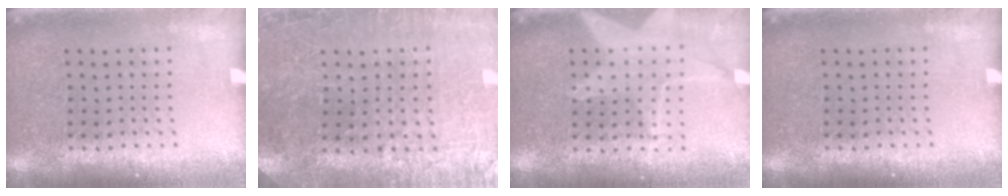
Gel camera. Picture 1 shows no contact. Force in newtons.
{"total": 1.6, "press": 1.6, "slide": 0.1}
{"total": 1.2, "press": 1.2, "slide": 0.2}
{"total": 0.0}